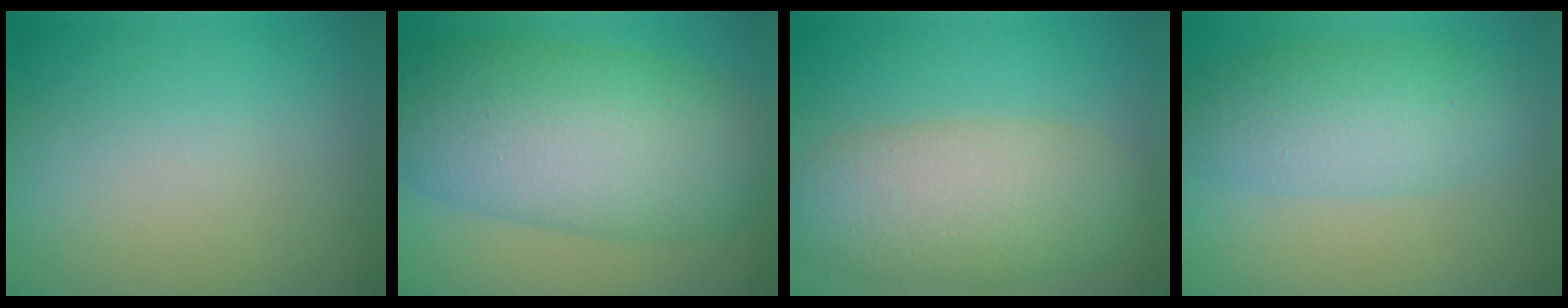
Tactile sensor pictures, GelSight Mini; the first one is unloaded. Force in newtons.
{"total": 11.0, "press": 11.0, "slide": 0.1}
{"total": 6.7, "press": 6.7, "slide": 0.1}
{"total": 4.8, "press": 4.8, "slide": 0.0}